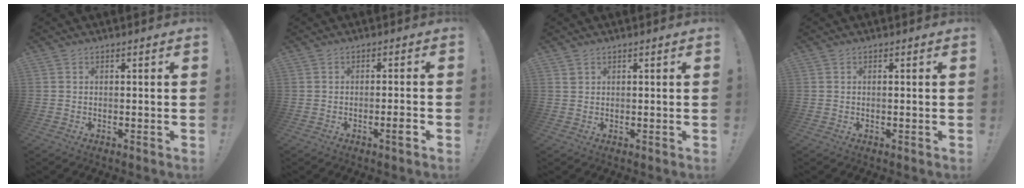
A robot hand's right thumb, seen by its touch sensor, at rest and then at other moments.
{"total": 3.3, "force": [-1.7, 0.0, 2.9], "torque": [-0.050, 0.000, -0.027]}
{"total": 1.2, "force": [0.8, 0.7, 0.4], "torque": [-0.001, -0.003, 0.015]}
{"total": 0.0}